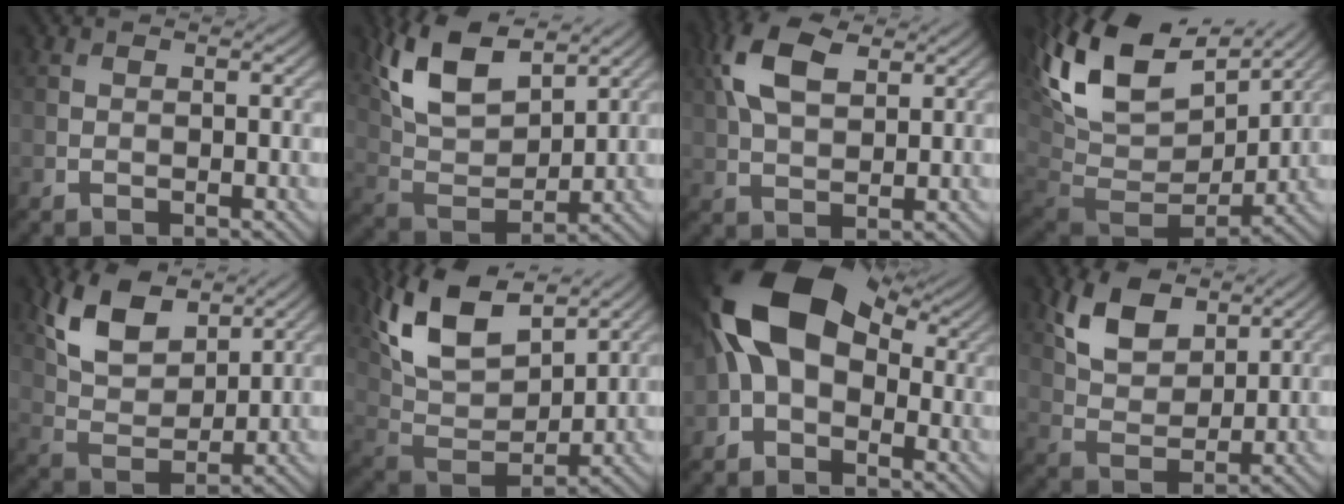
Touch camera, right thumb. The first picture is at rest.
{"total": 12.5, "force": [7.5, 5.7, 8.2], "torque": [-0.185, 0.012, 0.138]}
{"total": 9.0, "force": [3.7, 4.7, 6.7], "torque": [-0.169, 0.018, 0.070]}
{"total": 17.6, "force": [7.8, 10.5, 11.7], "torque": [-0.250, 0.020, 0.161]}
{"total": 9.4, "force": [5.5, 4.9, 5.9], "torque": [-0.136, 0.002, 0.107]}
{"total": 14.7, "force": [8.9, 6.7, 9.5], "torque": [-0.211, 0.017, 0.148]}
{"total": 15.0, "force": [1.7, 9.4, 11.5], "torque": [-0.235, 0.005, 0.015]}
{"total": 7.8, "force": [4.5, 4.3, 4.7], "torque": [-0.105, -0.002, 0.087]}